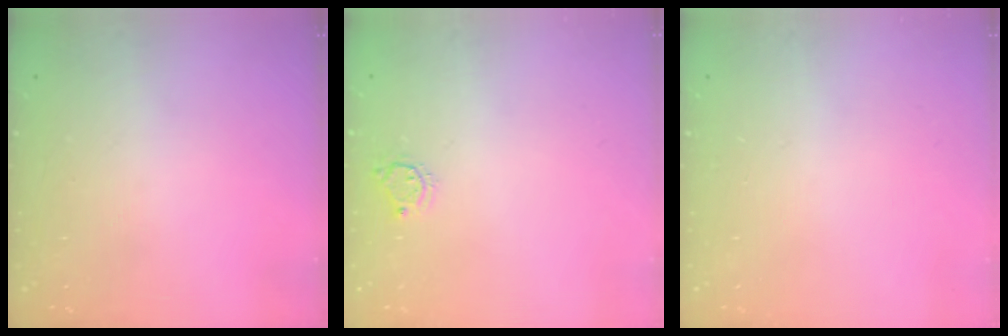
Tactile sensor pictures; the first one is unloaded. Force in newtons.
{"total": 4.1, "press": 4.1, "slide": 0.3}
{"total": 0.0}